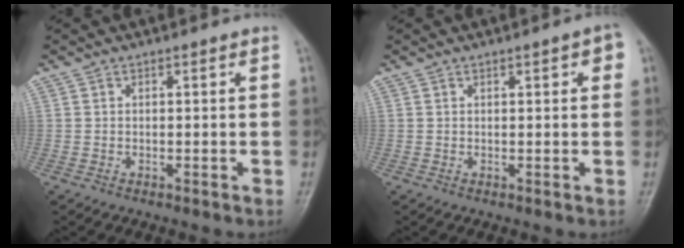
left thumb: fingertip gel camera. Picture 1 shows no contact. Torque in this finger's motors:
{"motor_torque": [-0.14, 0.10, 0.14, 0.32, 0.04]}